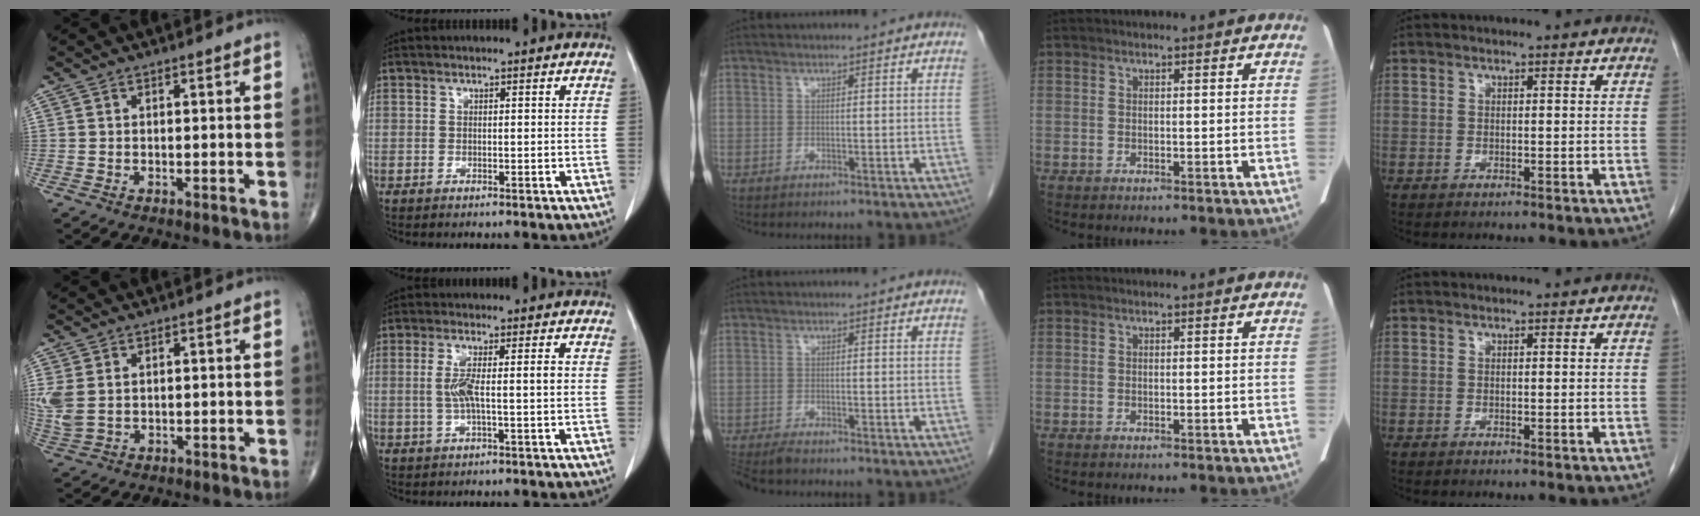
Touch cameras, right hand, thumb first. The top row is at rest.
{"thumb": {"total": 5.5, "force": [1.1, 3.7, 4.0], "torque": [-0.112, 0.004, 0.031]}, "index": {"total": 4.8, "force": [-0.1, 0.3, 4.8], "torque": [-0.096, 0.003, -0.001]}, "middle": {"total": 3.3, "force": [-2.9, 0.3, 1.5], "torque": [-0.027, -0.011, -0.052]}}